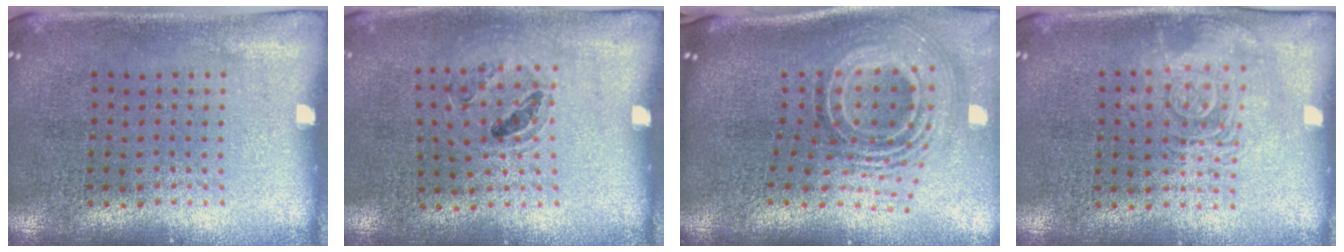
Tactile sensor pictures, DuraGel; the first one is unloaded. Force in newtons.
{"total": 0.9, "press": 0.9, "slide": 0.1}
{"total": 2.4, "press": 1.6, "slide": 1.7}
{"total": 2.8, "press": 2.7, "slide": 0.4}